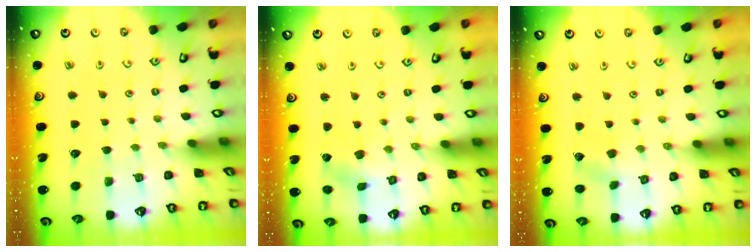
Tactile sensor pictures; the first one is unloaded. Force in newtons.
{"total": 2.2, "press": 2.2, "slide": 0.3}
{"total": 2.2, "press": 2.2, "slide": 0.3}